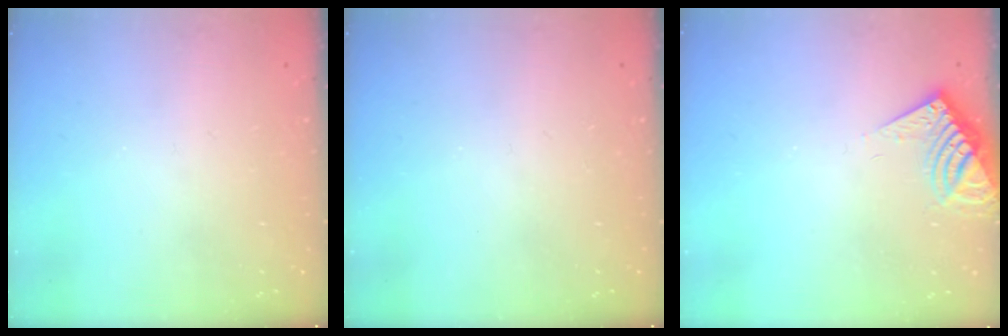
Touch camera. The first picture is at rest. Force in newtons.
{"total": 0.0}
{"total": 8.5, "press": 8.5, "slide": 0.7}